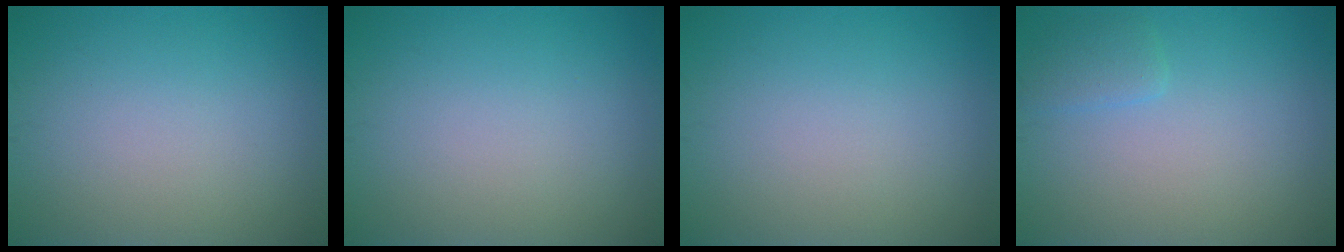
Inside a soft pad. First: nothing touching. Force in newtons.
{"total": 0.0}
{"total": 0.0}
{"total": 1.4, "press": 1.4, "slide": 0.1}